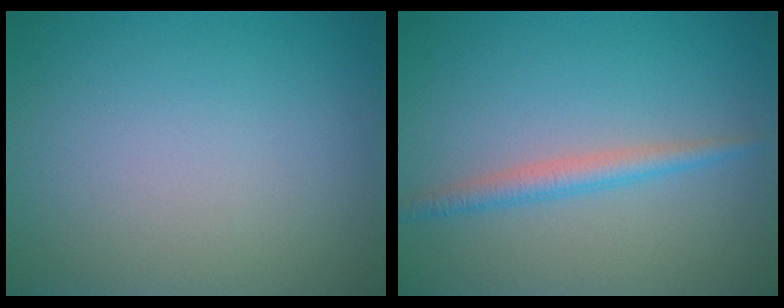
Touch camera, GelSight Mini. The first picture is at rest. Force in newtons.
{"total": 2.1, "press": 2.1, "slide": 0.0}